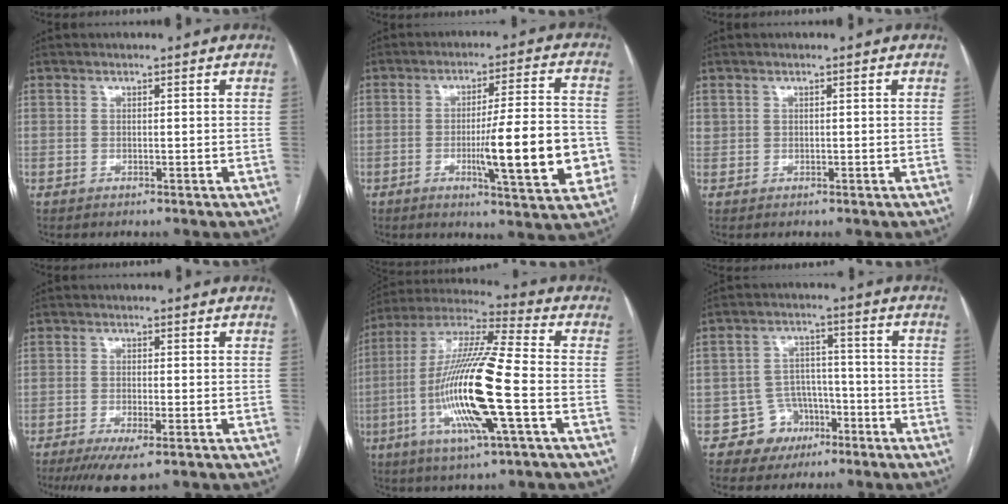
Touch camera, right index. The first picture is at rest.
{"total": 14.6, "force": [-3.3, 1.8, 14.1], "torque": [-0.203, 0.000, -0.046]}
{"total": 0.8, "force": [0.4, 0.7, 0.1], "torque": [0.009, 0.005, 0.005]}
{"total": 5.8, "force": [-3.5, 0.9, 4.5], "torque": [-0.074, -0.014, -0.055]}
{"total": 19.0, "force": [-4.6, 1.1, 18.4], "torque": [-0.376, -0.012, -0.091]}
{"total": 6.4, "force": [-3.4, 5.5, 0.3], "torque": [0.013, 0.016, -0.047]}